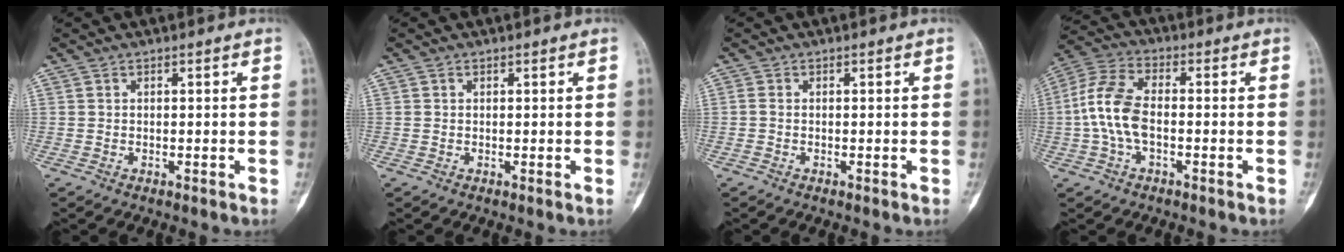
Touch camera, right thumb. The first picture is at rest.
{"total": 0.0}
{"total": 0.7, "force": [-0.2, 0.4, 0.6], "torque": [-0.017, -0.002, -0.008]}
{"total": 10.1, "force": [-1.2, 5.4, 8.4], "torque": [-0.186, 0.030, -0.030]}